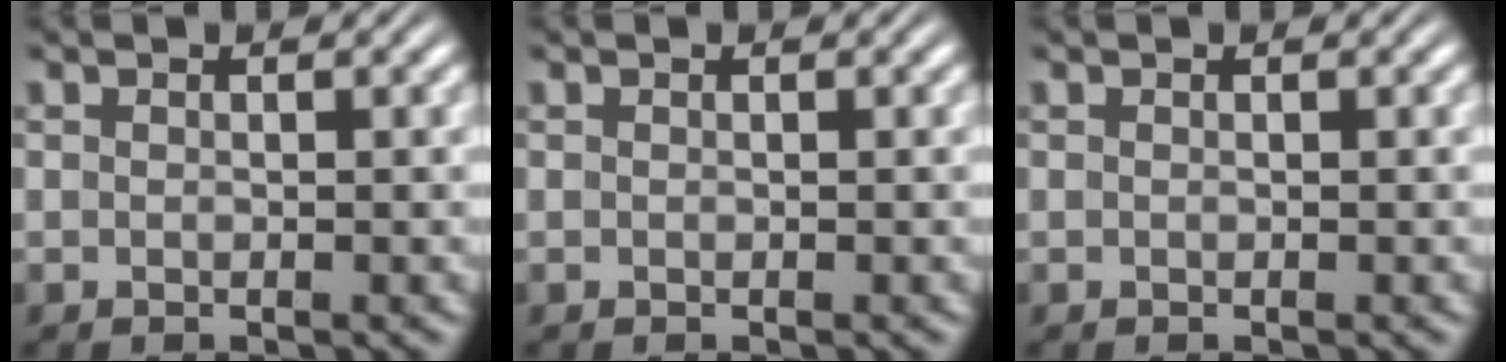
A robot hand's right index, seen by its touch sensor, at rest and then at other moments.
{"total": 0.0}
{"total": 0.0}